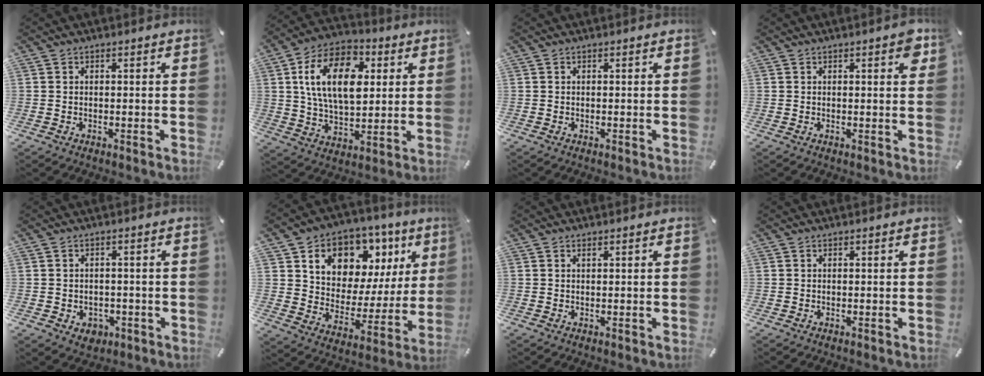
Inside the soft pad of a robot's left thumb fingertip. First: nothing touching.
{"total": 17.3, "force": [4.4, 10.8, 12.7], "torque": [-0.241, 0.006, 0.075]}
{"total": 0.0}
{"total": 3.0, "force": [1.3, 1.1, 2.5], "torque": [-0.029, -0.004, 0.016]}
{"total": 3.7, "force": [-1.2, 3.1, 1.5], "torque": [-0.018, 0.003, -0.022]}
{"total": 10.9, "force": [6.3, 8.1, 3.5], "torque": [-0.053, -0.062, 0.112]}
{"total": 0.6, "force": [0.3, 0.1, 0.5], "torque": [-0.009, 0.001, 0.005]}
{"total": 0.0}